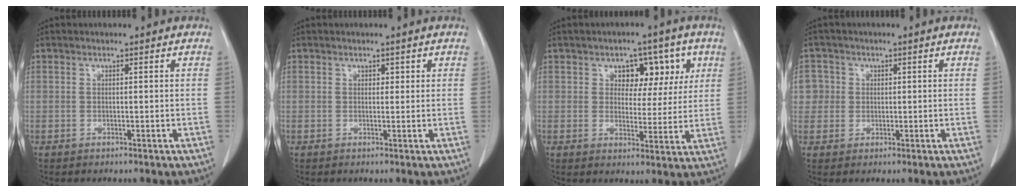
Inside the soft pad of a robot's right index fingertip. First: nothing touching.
{"total": 0.9, "force": [0.4, 0.7, 0.3], "torque": [0.003, 0.000, 0.004]}
{"total": 7.3, "force": [2.9, 4.9, 4.5], "torque": [-0.042, 0.020, 0.041]}
{"total": 3.8, "force": [0.7, 3.8, 0.1], "torque": [0.014, 0.008, 0.011]}